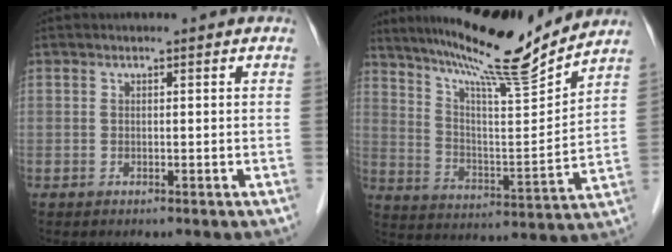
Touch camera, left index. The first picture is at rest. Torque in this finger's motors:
{"motor_torque": [0.82, -0.85, 0.48, 0.07]}